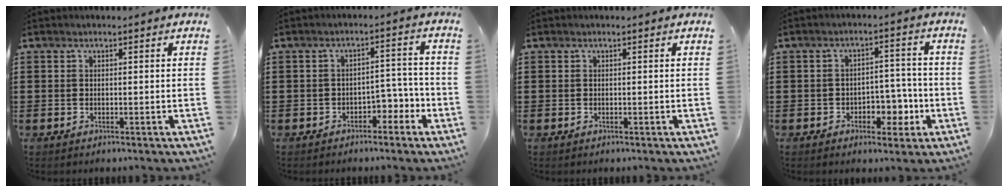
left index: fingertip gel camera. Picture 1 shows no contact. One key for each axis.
{"total": 4.1, "fx": -3.0, "fy": 1.9, "fz": 2.0, "tx": -0.038, "ty": 0.010, "tz": -0.061}
{"total": 0.0}
{"total": 5.1, "fx": -2.2, "fy": 3.3, "fz": 3.1, "tx": -0.049, "ty": 0.007, "tz": -0.045}